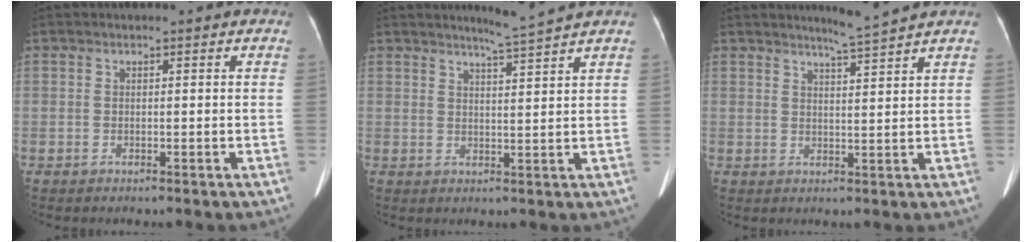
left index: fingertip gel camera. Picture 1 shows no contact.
{"total": 3.6, "force": [3.2, -1.4, 0.8], "torque": [-0.020, -0.012, 0.059]}
{"total": 3.5, "force": [3.1, -1.4, 0.8], "torque": [-0.019, -0.012, 0.058]}